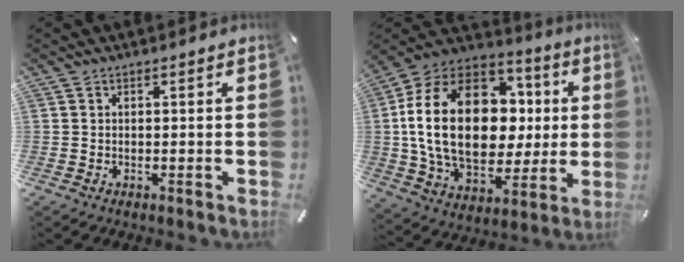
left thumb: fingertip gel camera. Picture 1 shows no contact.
{"total": 26.2, "force": [2.0, 17.9, 19.0], "torque": [-0.383, 0.001, 0.043]}